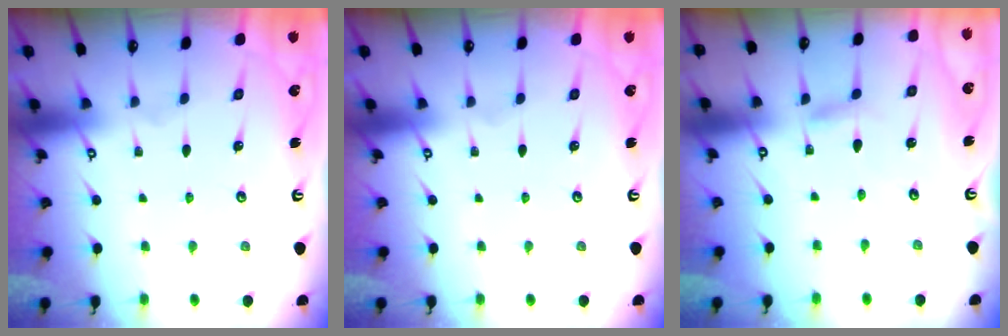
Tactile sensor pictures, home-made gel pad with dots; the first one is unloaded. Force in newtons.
{"total": 0.0}
{"total": 2.7, "press": 2.7, "slide": 0.4}